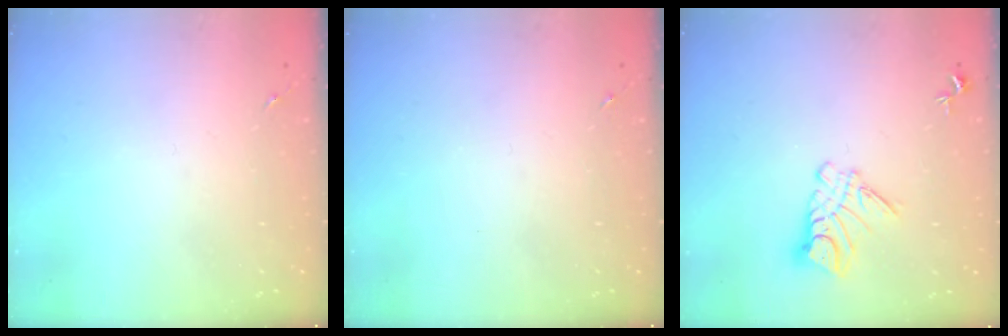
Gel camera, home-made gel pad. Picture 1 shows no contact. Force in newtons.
{"total": 0.0}
{"total": 9.7, "press": 9.7, "slide": 0.9}